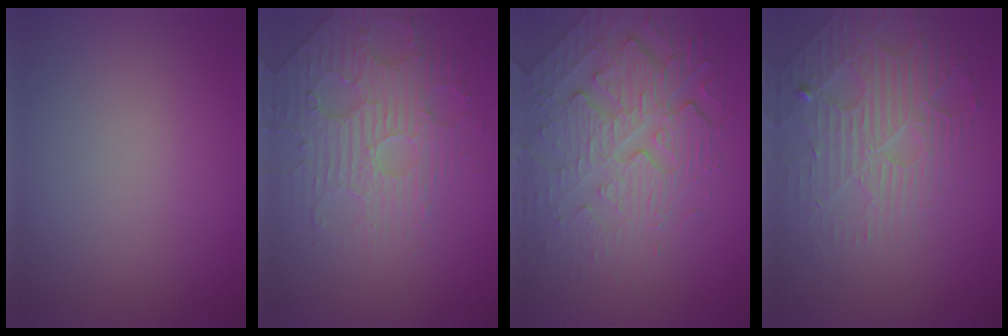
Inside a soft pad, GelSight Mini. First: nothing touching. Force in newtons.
{"total": 4.6, "press": 3.7, "slide": 2.7}
{"total": 4.7, "press": 4.3, "slide": 1.9}
{"total": 3.8, "press": 3.4, "slide": 1.6}